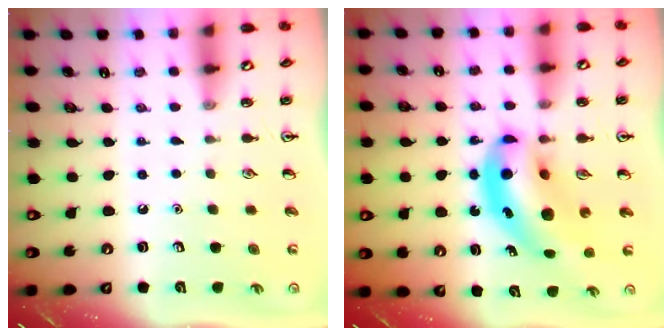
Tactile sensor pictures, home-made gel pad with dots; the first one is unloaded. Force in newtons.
{"total": 12.0, "press": 11.5, "slide": 3.5}